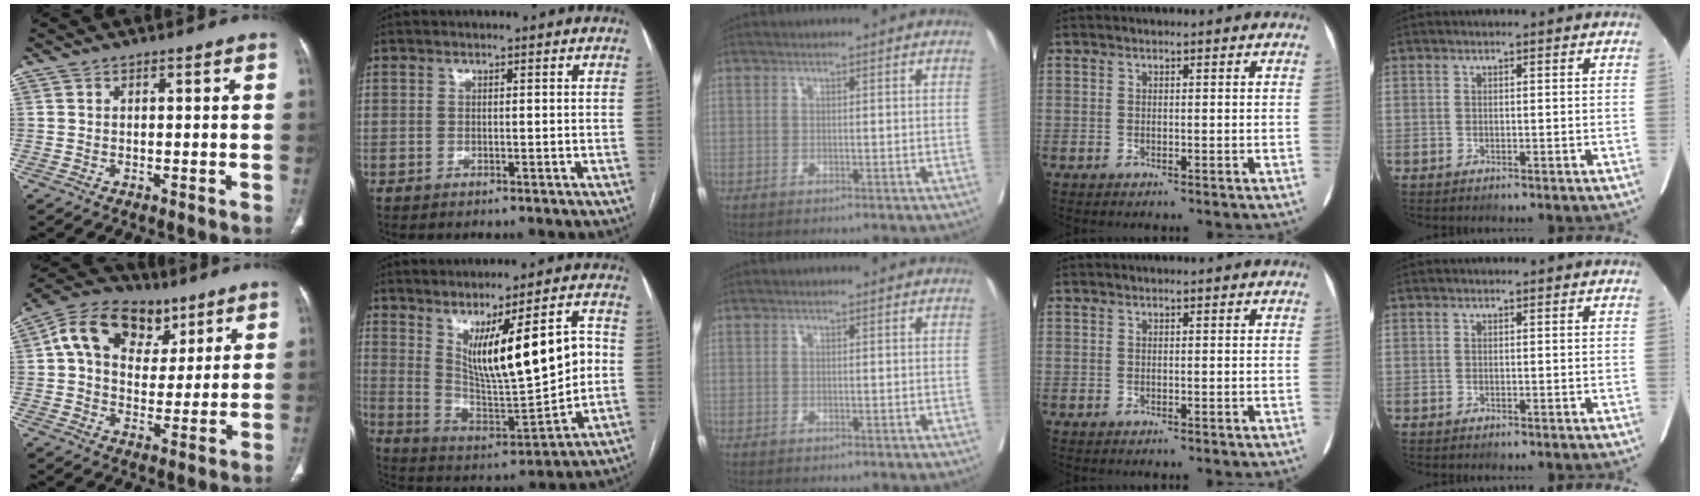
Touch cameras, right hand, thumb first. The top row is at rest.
{"thumb": {"total": 15.9, "force": [6.5, 11.4, 8.9], "torque": [-0.125, 0.004, 0.106]}, "index": {"total": 16.0, "force": [3.4, 3.5, 15.3], "torque": [-0.247, -0.003, 0.074]}}